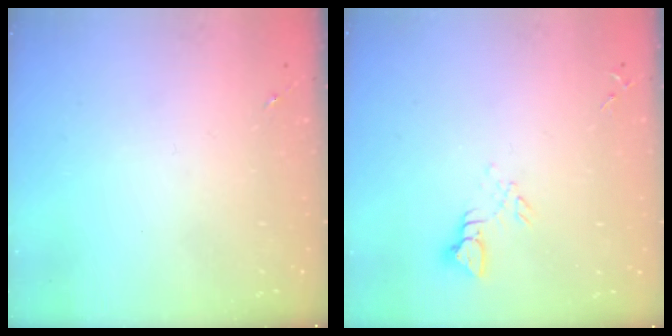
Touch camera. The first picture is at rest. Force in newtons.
{"total": 3.9, "press": 3.9, "slide": 0.3}